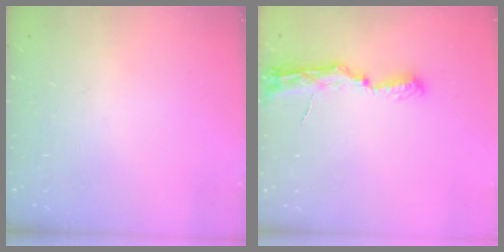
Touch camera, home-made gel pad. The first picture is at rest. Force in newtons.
{"total": 7.6, "press": 7.6, "slide": 0.9}